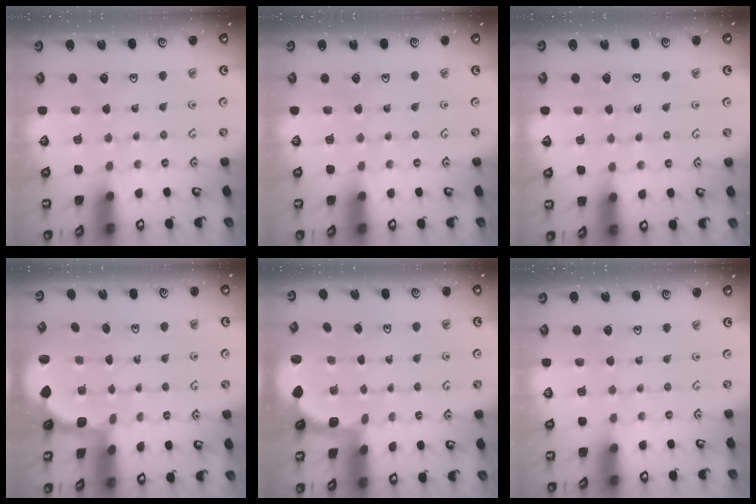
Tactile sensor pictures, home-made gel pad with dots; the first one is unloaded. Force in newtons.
{"total": 0.0}
{"total": 2.4, "press": 2.4, "slide": 0.2}
{"total": 1.8, "press": 1.6, "slide": 0.7}
{"total": 1.8, "press": 1.6, "slide": 0.7}
{"total": 0.0}